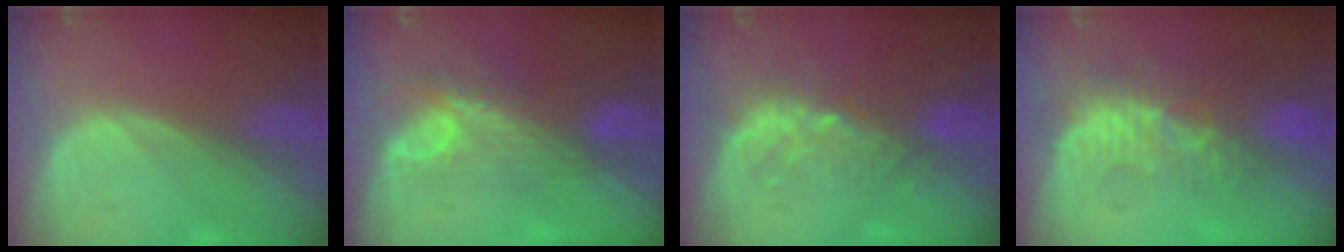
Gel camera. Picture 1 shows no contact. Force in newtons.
{"total": 7.9, "press": 6.8, "slide": 3.9}
{"total": 6.3, "press": 6.1, "slide": 1.8}
{"total": 9.1, "press": 8.4, "slide": 3.7}